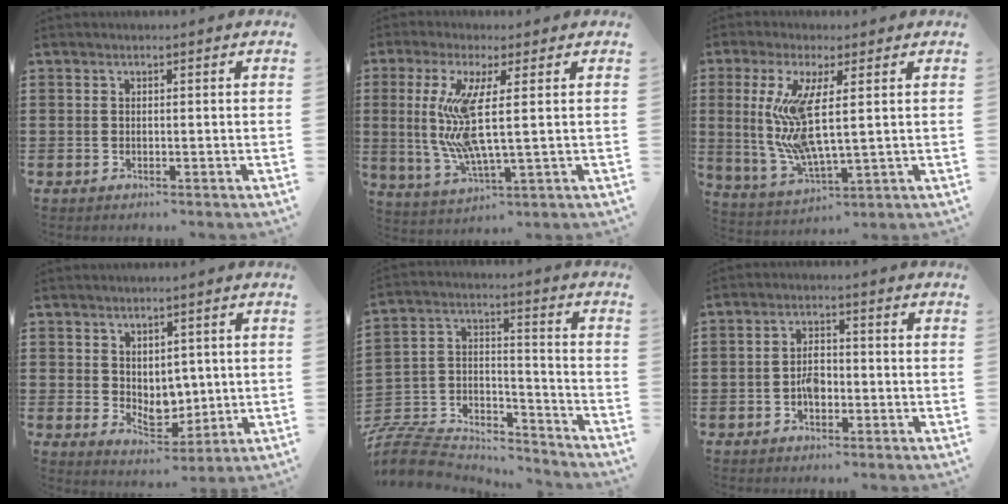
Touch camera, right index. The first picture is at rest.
{"total": 10.4, "force": [1.7, 1.6, 10.1], "torque": [-0.225, -0.023, 0.023]}
{"total": 10.5, "force": [2.1, 2.7, 9.9], "torque": [-0.224, -0.020, 0.034]}
{"total": 5.1, "force": [1.9, 3.9, 2.7], "torque": [-0.038, -0.007, 0.035]}
{"total": 9.0, "force": [-8.3, 2.7, 1.8], "torque": [-0.048, 0.012, -0.168]}
{"total": 3.3, "force": [-1.0, 1.8, 2.6], "torque": [-0.057, 0.003, -0.022]}